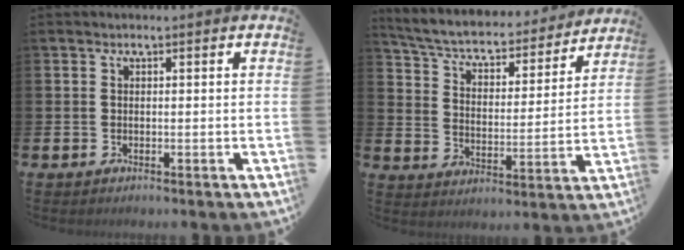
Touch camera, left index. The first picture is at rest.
{"total": 6.0, "force": [5.4, 1.5, 2.1], "torque": [-0.071, -0.044, 0.085]}